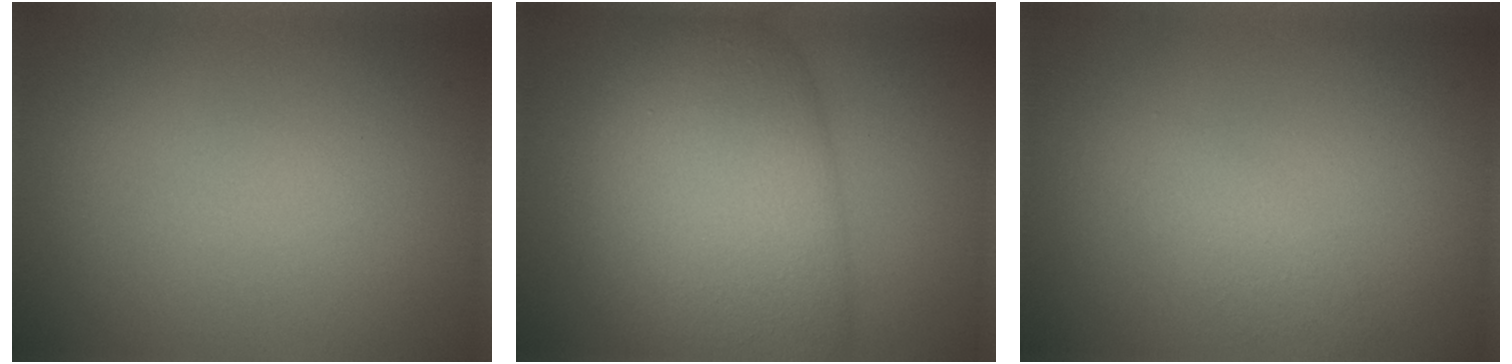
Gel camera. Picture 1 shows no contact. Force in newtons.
{"total": 11.4, "press": 11.4, "slide": 0.5}
{"total": 2.0, "press": 2.0, "slide": 0.1}